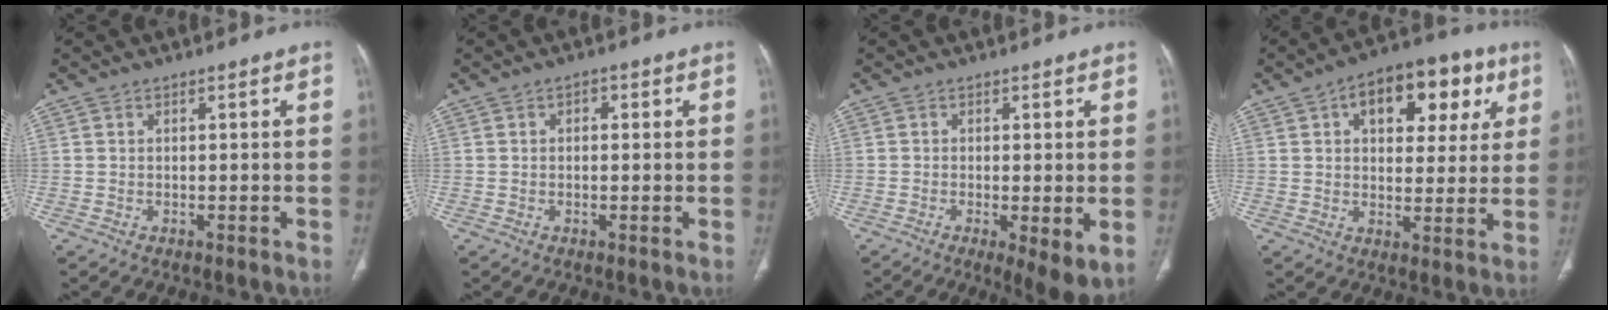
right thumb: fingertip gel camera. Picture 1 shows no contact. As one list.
[{"total": 1.5, "force": [0.5, 1.1, 1.0], "torque": [-0.008, 0.003, 0.005]}, {"total": 6.5, "force": [-1.5, 1.7, 6.0], "torque": [-0.099, -0.024, -0.025]}, {"total": 16.1, "force": [6.5, 9.3, 11.4], "torque": [-0.107, 0.004, 0.089]}]